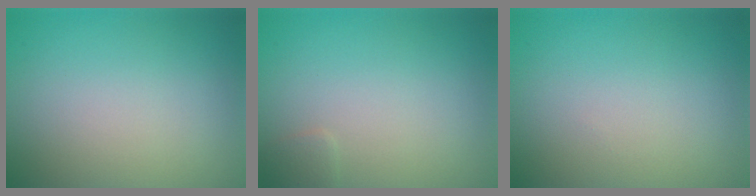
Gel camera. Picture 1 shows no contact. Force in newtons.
{"total": 0.8, "press": 0.8, "slide": 0.0}
{"total": 0.0}